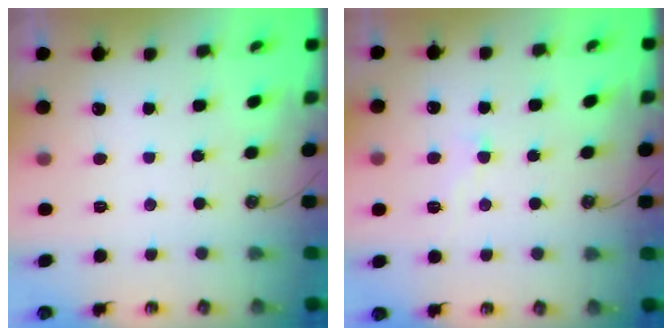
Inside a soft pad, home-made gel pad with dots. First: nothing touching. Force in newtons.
{"total": 1.2, "press": 1.2, "slide": 0.1}